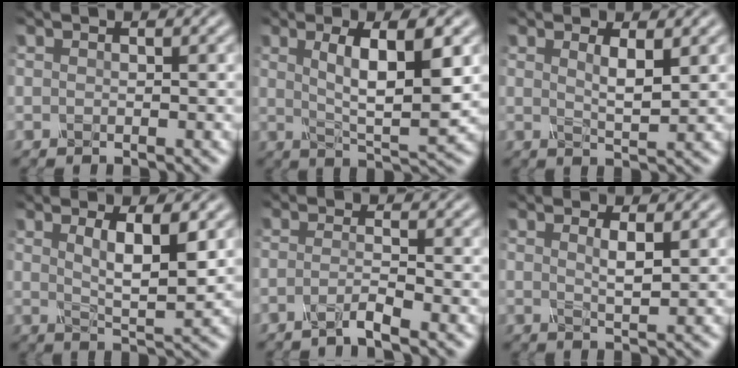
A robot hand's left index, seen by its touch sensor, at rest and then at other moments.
{"total": 6.8, "force": [1.4, 1.7, 6.5], "torque": [-0.107, -0.005, 0.032]}
{"total": 2.0, "force": [0.6, 0.4, 1.8], "torque": [-0.034, -0.006, 0.018]}
{"total": 4.1, "force": [1.0, 0.9, 3.9], "torque": [-0.071, -0.009, 0.027]}
{"total": 2.1, "force": [-1.7, 0.2, 1.2], "torque": [-0.020, 0.002, -0.037]}
{"total": 1.5, "force": [0.4, 0.3, 1.4], "torque": [-0.025, -0.003, 0.011]}